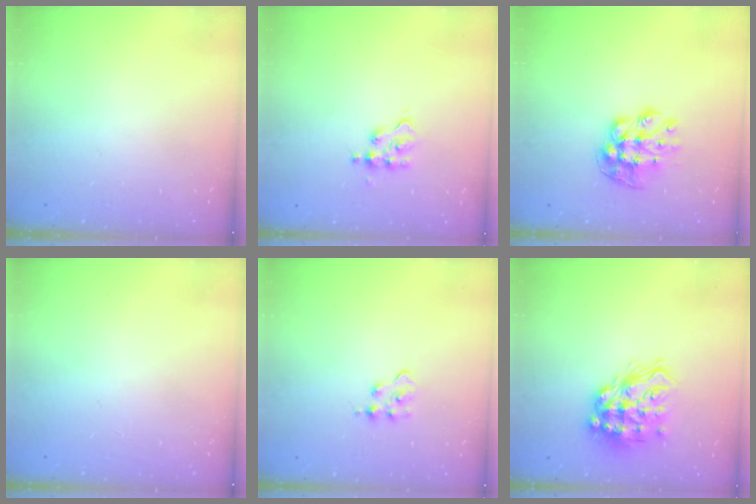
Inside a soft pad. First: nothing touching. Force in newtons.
{"total": 3.7, "press": 3.6, "slide": 0.5}
{"total": 9.7, "press": 9.7, "slide": 0.5}
{"total": 0.7, "press": 0.7, "slide": 0.2}
{"total": 3.0, "press": 3.0, "slide": 0.3}
{"total": 17.4, "press": 17.4, "slide": 1.2}